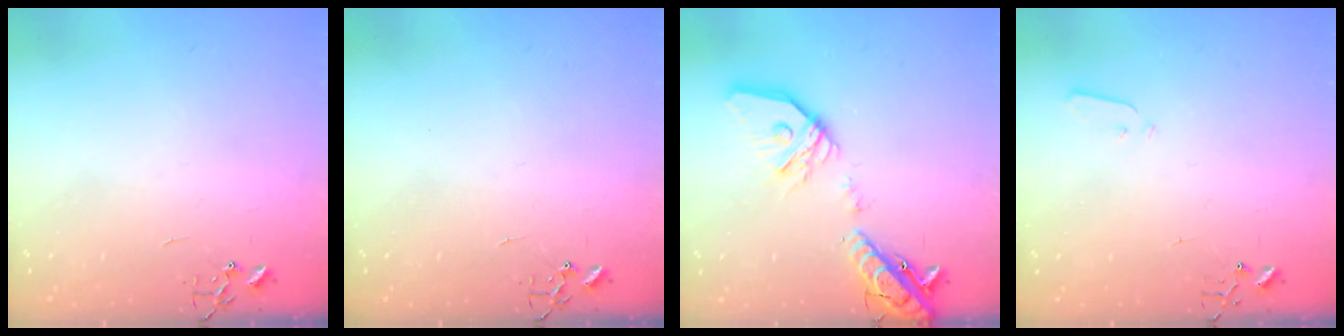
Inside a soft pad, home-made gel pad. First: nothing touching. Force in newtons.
{"total": 0.0}
{"total": 21.4, "press": 21.2, "slide": 3.5}
{"total": 2.8, "press": 2.7, "slide": 0.4}